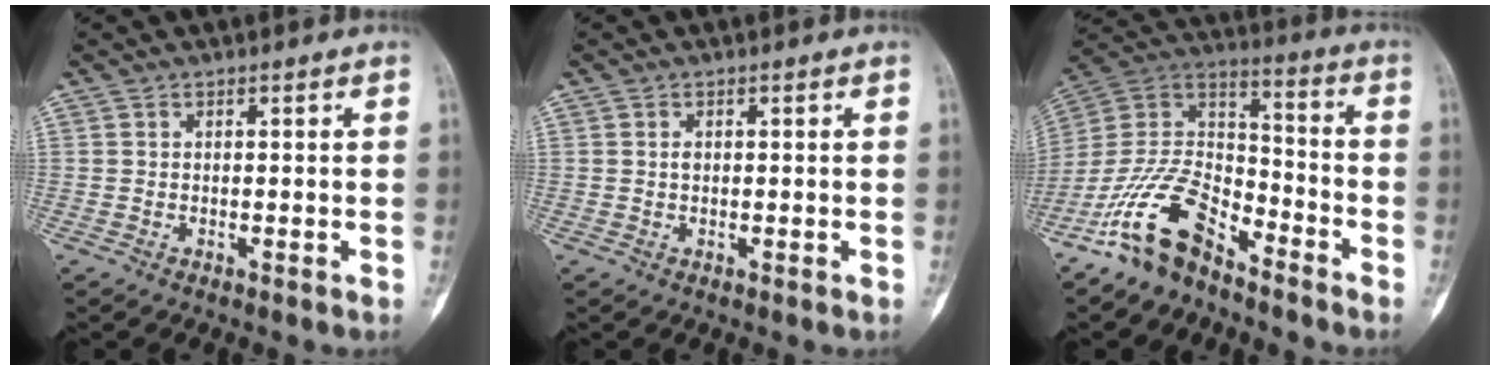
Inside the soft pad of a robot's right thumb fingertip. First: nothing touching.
{"total": 0.9, "force": [0.1, 0.6, 0.6], "torque": [-0.011, 0.001, 0.002]}
{"total": 15.2, "force": [-10.7, 7.0, 8.2], "torque": [-0.143, 0.087, -0.212]}